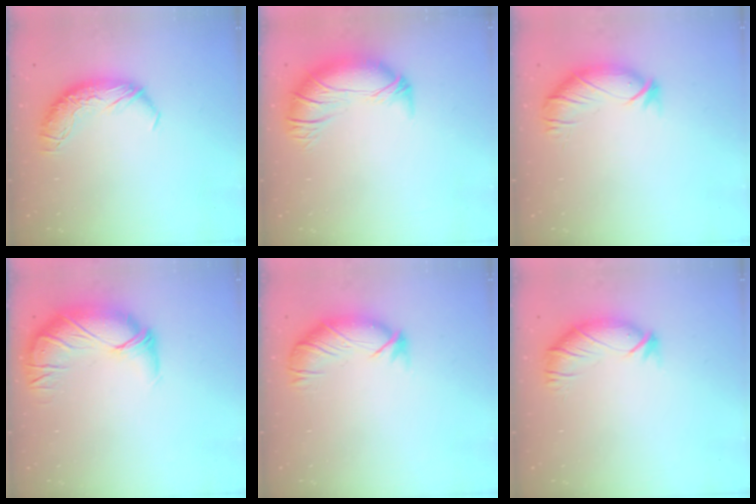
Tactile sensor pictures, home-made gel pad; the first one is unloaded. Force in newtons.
{"total": 2.6, "press": 0.1, "slide": 2.6}
{"total": 3.0, "press": 2.5, "slide": 1.7}
{"total": 2.8, "press": 0.1, "slide": 2.8}
{"total": 2.8, "press": 2.4, "slide": 1.4}
{"total": 3.0, "press": 2.5, "slide": 1.6}